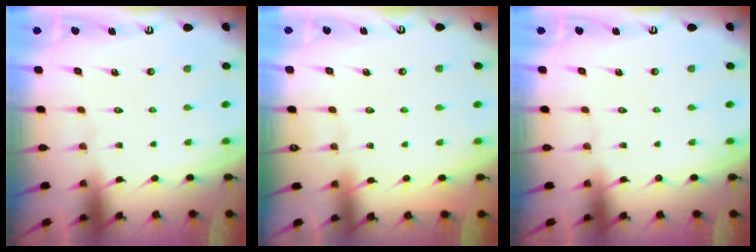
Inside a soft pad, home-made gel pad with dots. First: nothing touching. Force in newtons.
{"total": 3.9, "press": 3.8, "slide": 0.5}
{"total": 0.0}